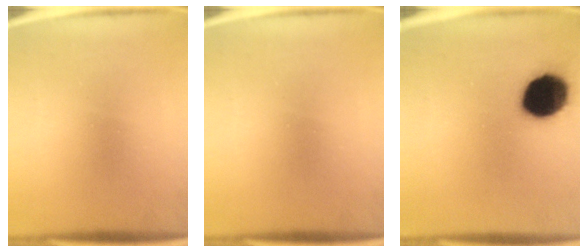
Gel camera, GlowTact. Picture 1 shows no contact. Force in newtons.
{"total": 0.0}
{"total": 16.6}